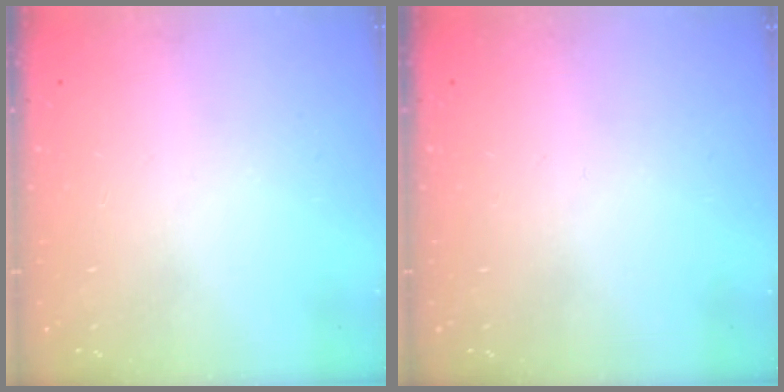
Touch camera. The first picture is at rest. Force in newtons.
{"total": 0.0}